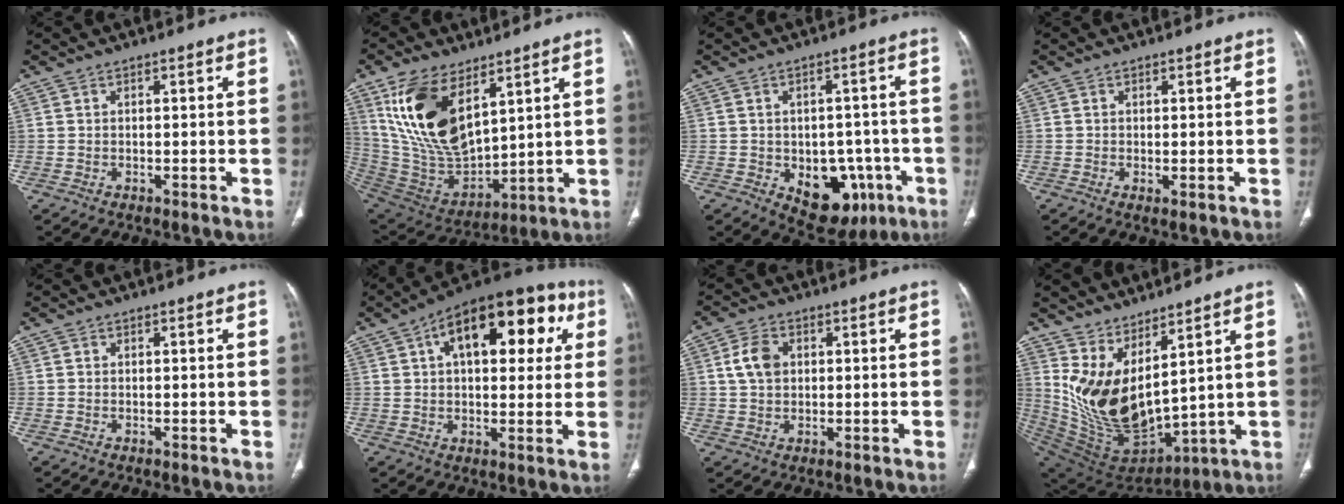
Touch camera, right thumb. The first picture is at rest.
{"total": 20.3, "force": [9.3, 10.3, 14.9], "torque": [-0.265, -0.044, 0.196]}
{"total": 12.6, "force": [-4.3, 8.5, 8.2], "torque": [-0.068, 0.023, -0.041]}
{"total": 1.1, "force": [-0.2, 0.5, 1.0], "torque": [-0.022, -0.005, -0.001]}
{"total": 0.0}
{"total": 21.7, "force": [7.2, 11.0, 17.2], "torque": [-0.209, 0.031, 0.100]}
{"total": 5.7, "force": [1.2, 4.1, 3.7], "torque": [-0.066, 0.004, 0.020]}
{"total": 16.3, "force": [7.5, 6.8, 12.8], "torque": [-0.230, -0.073, 0.177]}